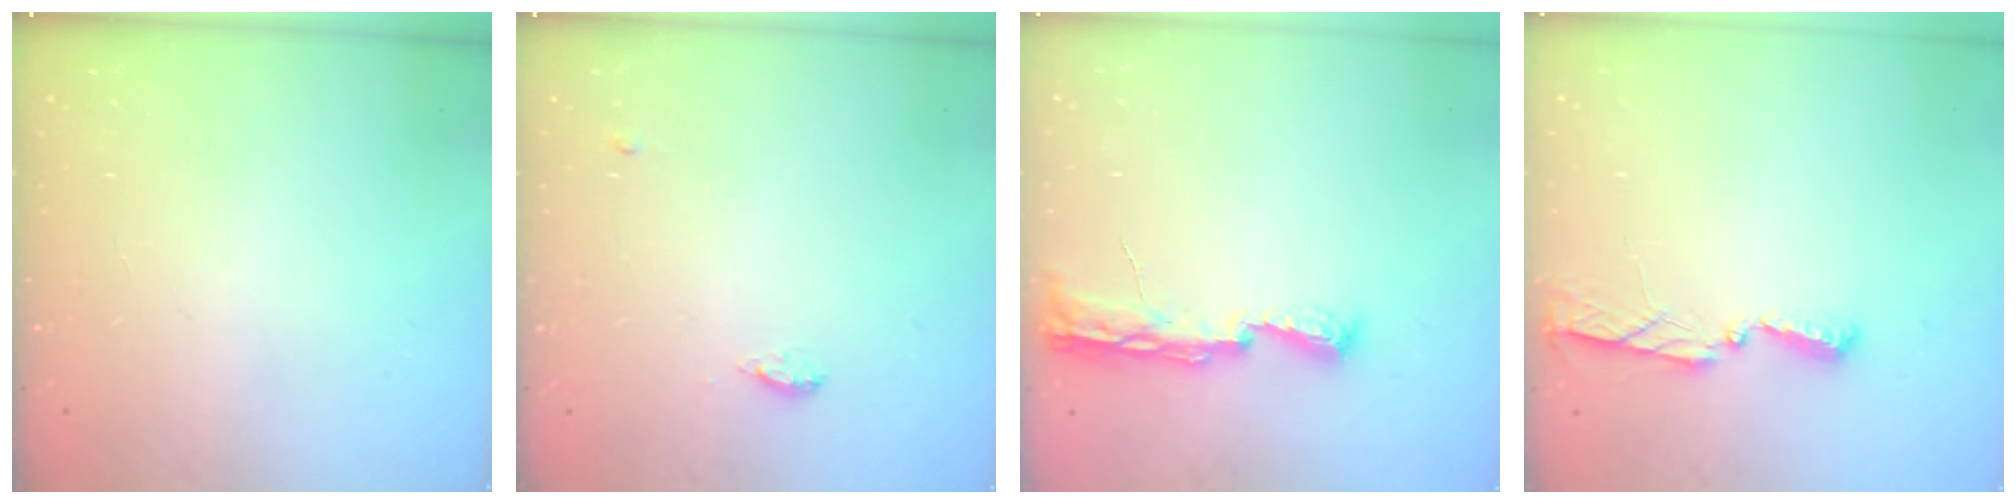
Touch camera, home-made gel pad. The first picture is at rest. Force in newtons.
{"total": 8.1, "press": 5.6, "slide": 5.8}
{"total": 10.2, "press": 8.9, "slide": 5.1}
{"total": 4.0, "press": 4.0, "slide": 0.5}